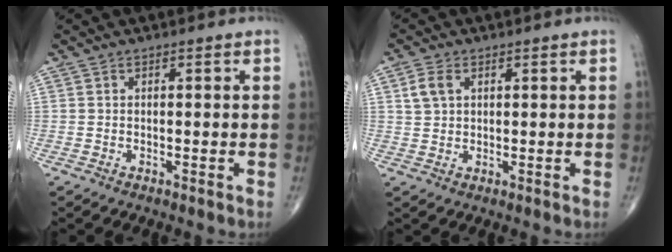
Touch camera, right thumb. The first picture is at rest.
{"total": 3.7, "force": [1.4, 2.5, 2.4], "torque": [-0.047, 0.004, 0.031]}